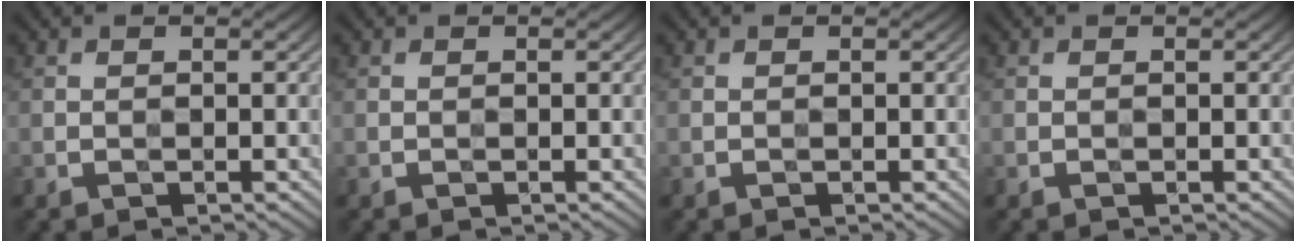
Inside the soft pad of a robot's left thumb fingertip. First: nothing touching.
{"total": 0.0}
{"total": 0.0}
{"total": 0.0}